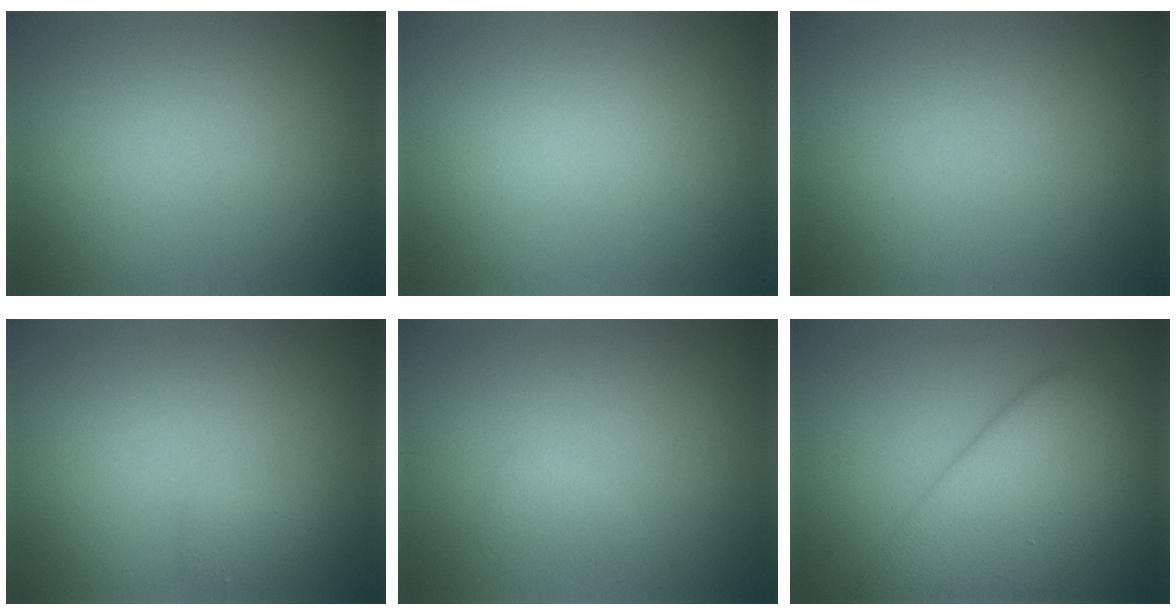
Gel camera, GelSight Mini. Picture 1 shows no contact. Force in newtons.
{"total": 0.0}
{"total": 0.0}
{"total": 1.1, "press": 1.1, "slide": 0.1}
{"total": 0.9, "press": 0.9, "slide": 0.0}
{"total": 8.9, "press": 8.9, "slide": 0.1}